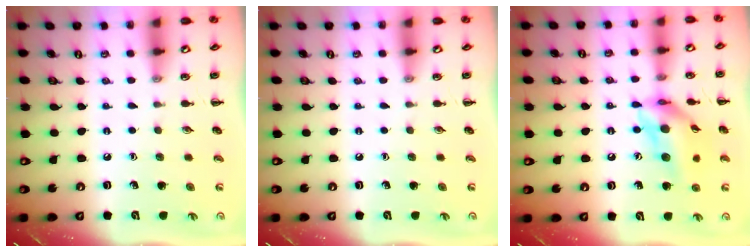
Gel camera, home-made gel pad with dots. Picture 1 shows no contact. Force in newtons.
{"total": 0.0}
{"total": 16.5, "press": 16.1, "slide": 3.4}